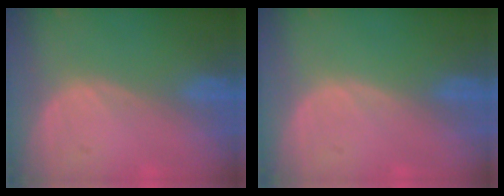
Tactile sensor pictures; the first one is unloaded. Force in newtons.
{"total": 0.0}